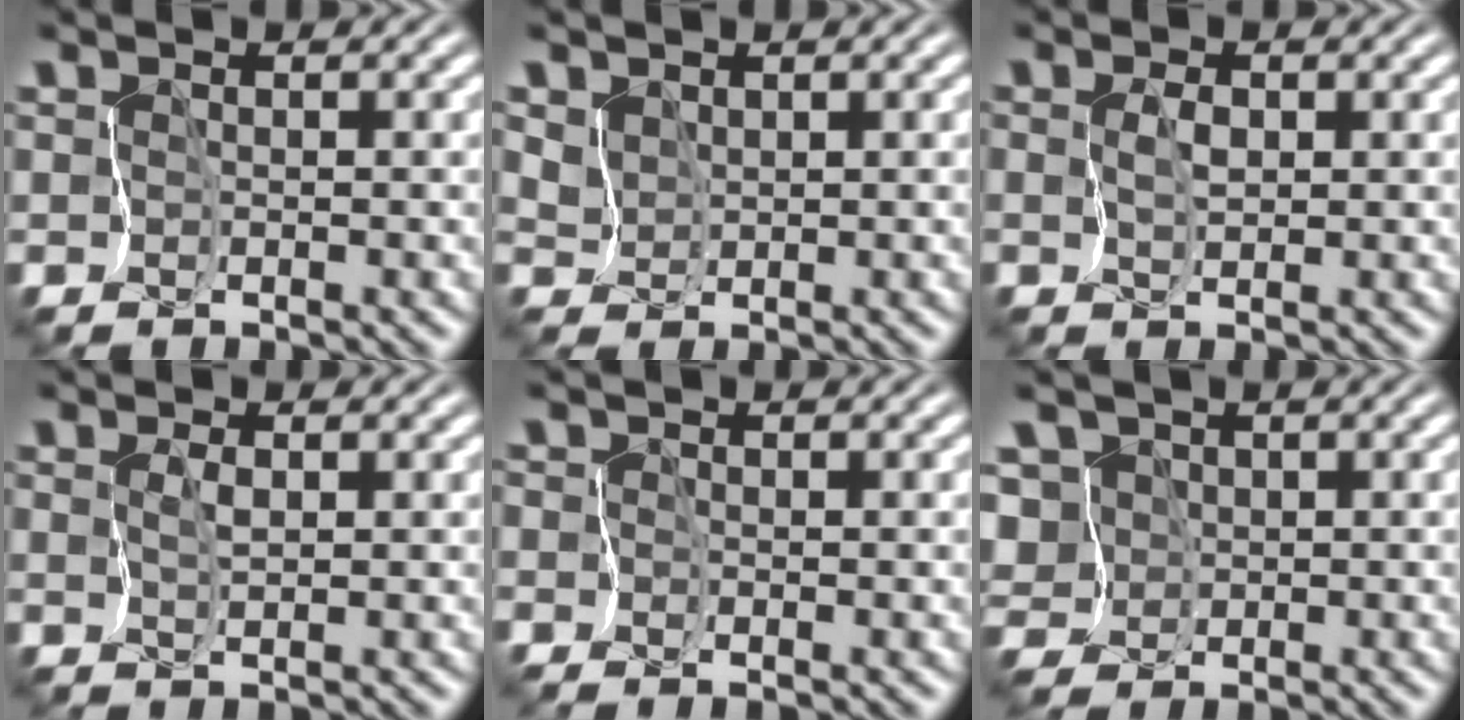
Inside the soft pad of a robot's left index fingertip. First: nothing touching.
{"total": 1.1, "force": [0.9, 0.7, 0.2], "torque": [-0.011, -0.005, 0.024]}
{"total": 1.0, "force": [0.2, 0.3, 0.9], "torque": [-0.018, 0.001, 0.003]}
{"total": 0.6, "force": [0.2, 0.0, 0.6], "torque": [-0.012, 0.001, 0.004]}
{"total": 1.9, "force": [0.4, 1.7, 0.8], "torque": [0.007, 0.019, -0.025]}
{"total": 6.2, "force": [0.5, 5.2, 3.4], "torque": [-0.058, 0.023, -0.034]}